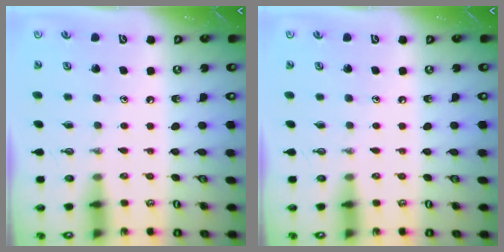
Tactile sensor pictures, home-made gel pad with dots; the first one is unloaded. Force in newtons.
{"total": 0.0}